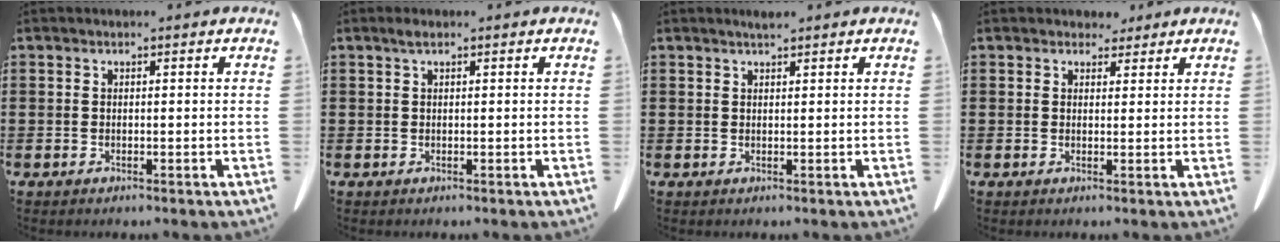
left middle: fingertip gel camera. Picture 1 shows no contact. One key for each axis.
{"total": 0.9, "fx": 0.5, "fy": 0.2, "fz": 0.7, "tx": -0.015, "ty": 0.002, "tz": 0.008}
{"total": 1.2, "fx": 1.1, "fy": 0.1, "fz": 0.6, "tx": -0.012, "ty": -0.001, "tz": 0.021}
{"total": 2.7, "fx": 2.3, "fy": 1.3, "fz": 0.5, "tx": -0.001, "ty": -0.004, "tz": 0.040}